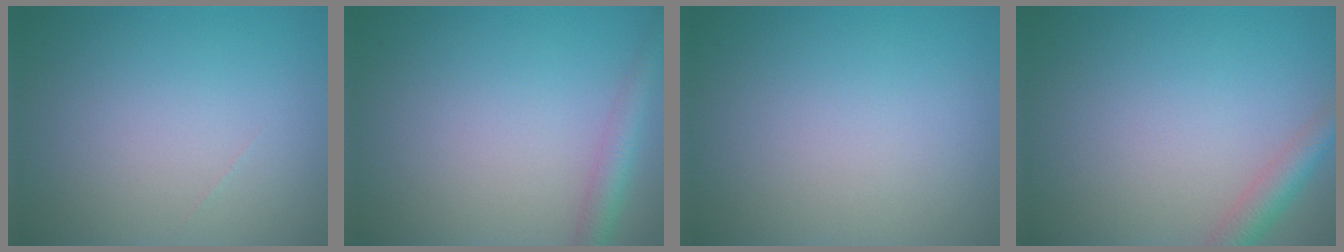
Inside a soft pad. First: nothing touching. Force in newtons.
{"total": 2.7, "press": 2.7, "slide": 0.1}
{"total": 0.0}
{"total": 2.8, "press": 2.8, "slide": 0.1}